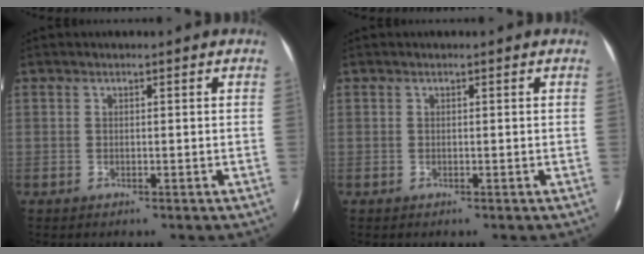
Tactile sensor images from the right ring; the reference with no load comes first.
{"total": 0.0}